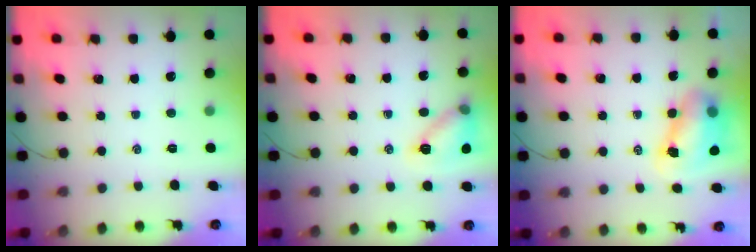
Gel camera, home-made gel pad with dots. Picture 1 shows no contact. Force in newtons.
{"total": 11.7, "press": 11.6, "slide": 1.5}
{"total": 8.0, "press": 7.8, "slide": 1.7}